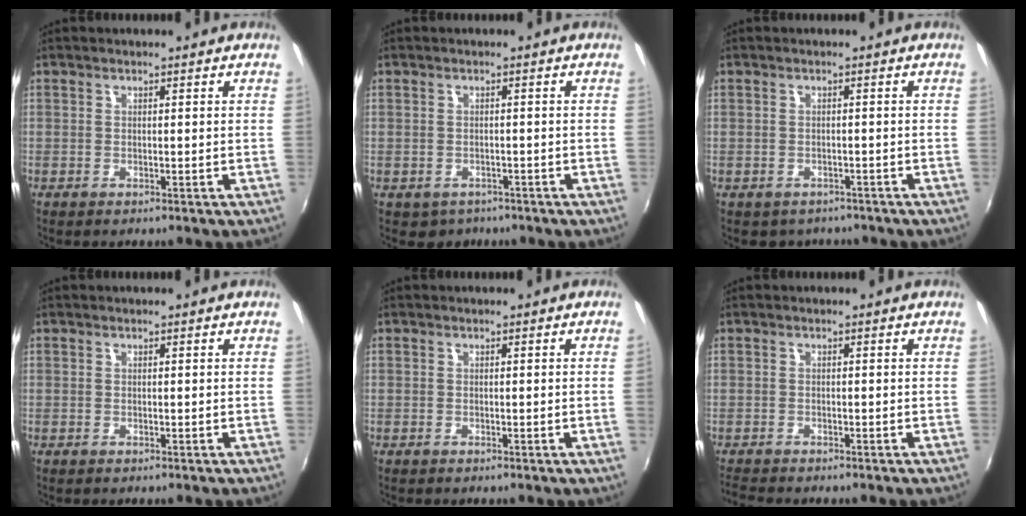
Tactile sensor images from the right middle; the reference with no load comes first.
{"total": 2.7, "force": [-1.6, 2.2, 0.4], "torque": [-0.016, -0.005, -0.020]}
{"total": 3.2, "force": [-2.4, 2.1, 0.4], "torque": [-0.016, -0.009, -0.031]}
{"total": 0.0}
{"total": 0.6, "force": [0.1, -0.4, 0.5], "torque": [-0.001, -0.005, 0.001]}
{"total": 2.9, "force": [-2.8, 0.2, 0.9], "torque": [-0.027, -0.017, -0.055]}